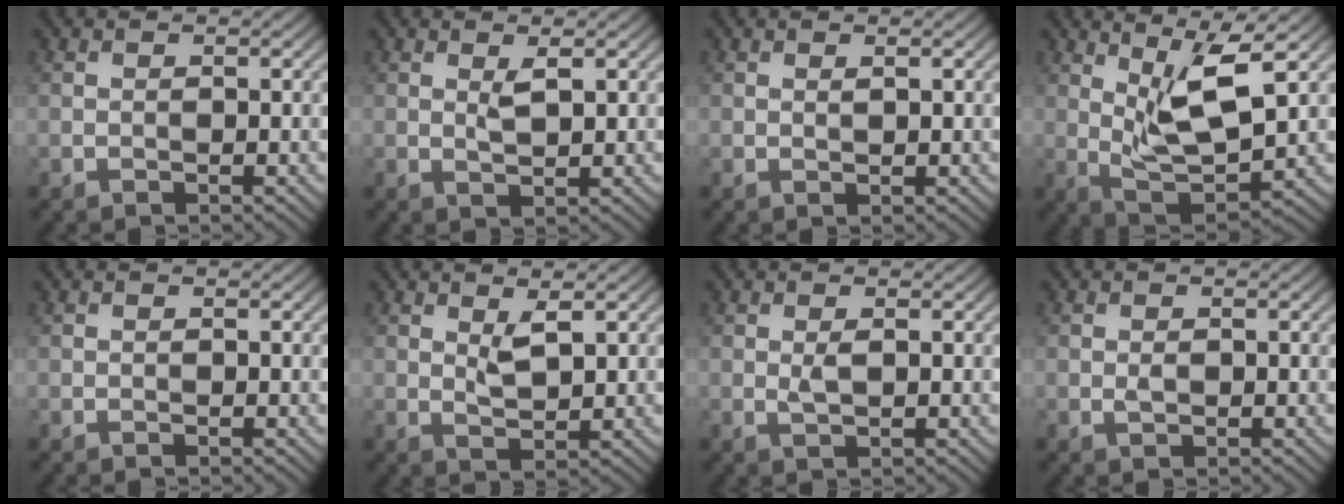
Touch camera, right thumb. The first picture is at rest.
{"total": 1.9, "force": [0.8, 0.4, 1.7], "torque": [-0.036, -0.006, 0.018]}
{"total": 0.7, "force": [0.4, 0.1, 0.5], "torque": [-0.009, -0.001, 0.007]}
{"total": 9.1, "force": [3.8, 2.5, 7.9], "torque": [-0.156, -0.004, 0.077]}
{"total": 0.0}
{"total": 2.7, "force": [1.3, 0.8, 2.3], "torque": [-0.049, -0.009, 0.028]}
{"total": 1.4, "force": [0.2, 0.5, 1.3], "torque": [-0.031, -0.002, 0.006]}
{"total": 0.9, "force": [0.0, 0.5, 0.7], "torque": [-0.013, -0.002, 0.000]}